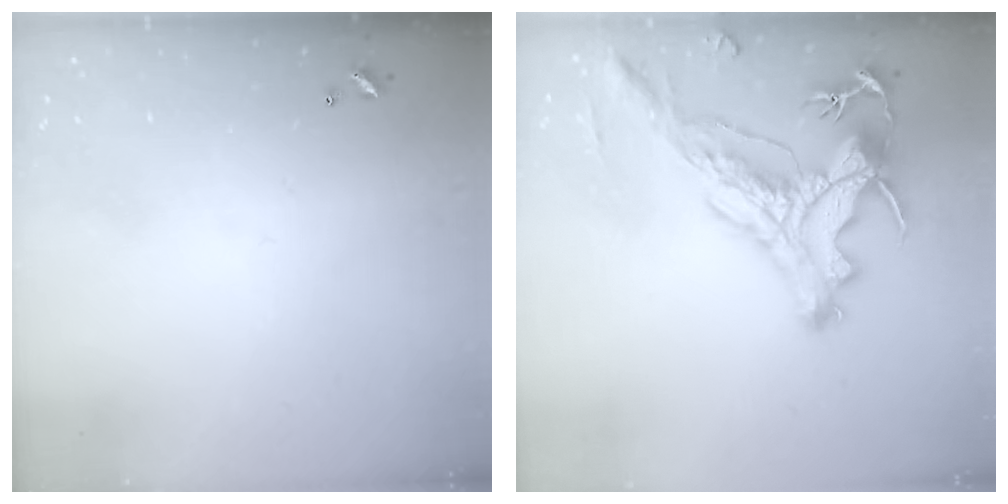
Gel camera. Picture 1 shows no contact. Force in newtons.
{"total": 4.0, "press": 3.8, "slide": 1.3}